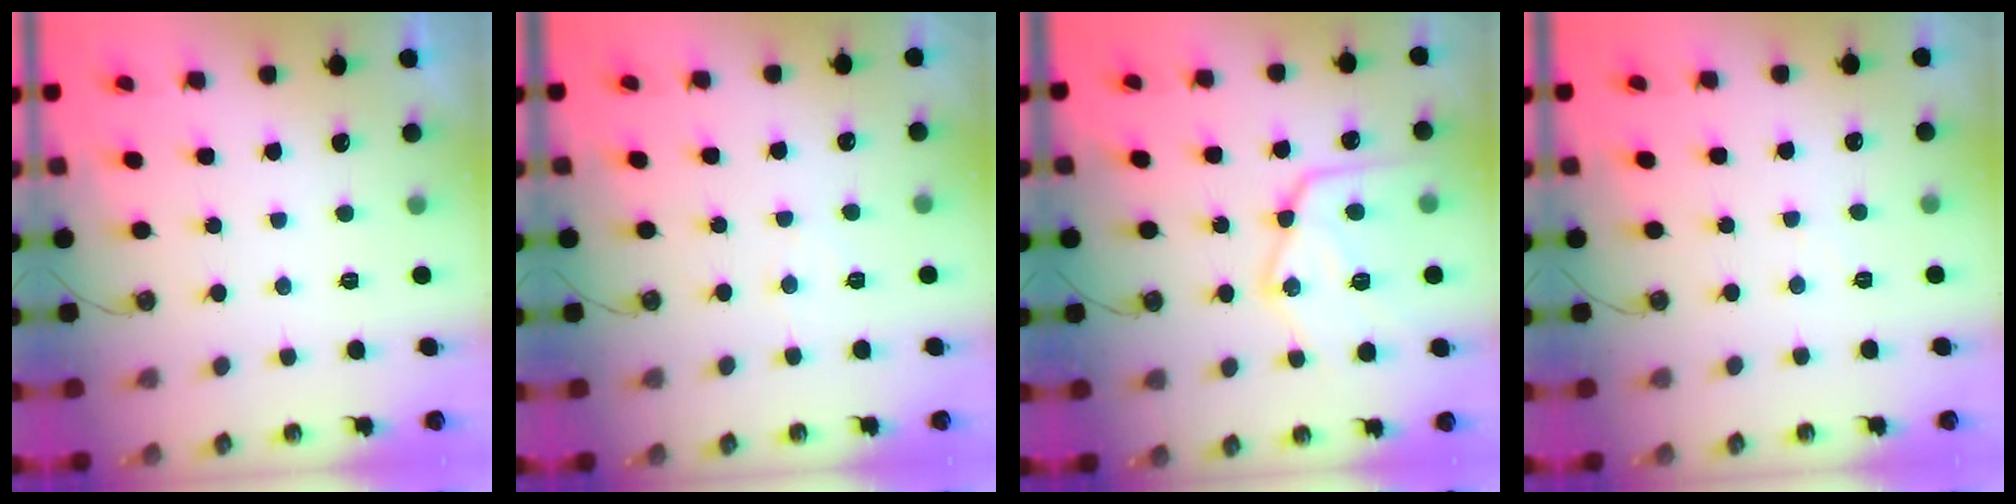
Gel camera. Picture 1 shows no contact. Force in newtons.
{"total": 3.6, "press": 3.5, "slide": 0.5}
{"total": 18.0, "press": 17.9, "slide": 1.8}
{"total": 2.8, "press": 2.8, "slide": 0.5}